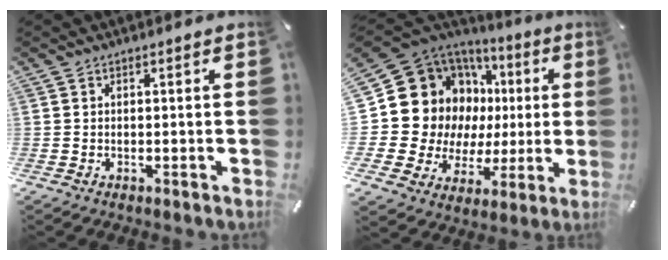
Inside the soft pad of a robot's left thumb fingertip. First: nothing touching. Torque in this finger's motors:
{"motor_torque": [0.82, 0.77, 0.48, 0.06, 0.35]}